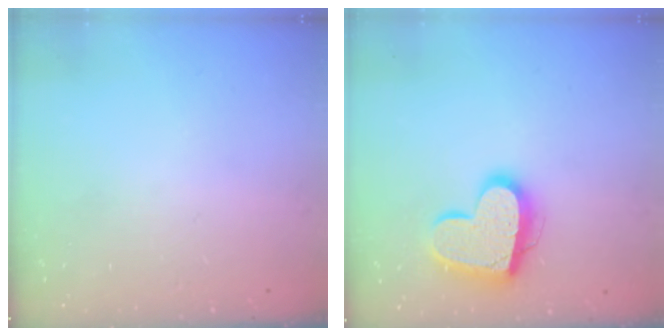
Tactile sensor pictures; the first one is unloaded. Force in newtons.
{"total": 15.9, "press": 15.9, "slide": 0.9}